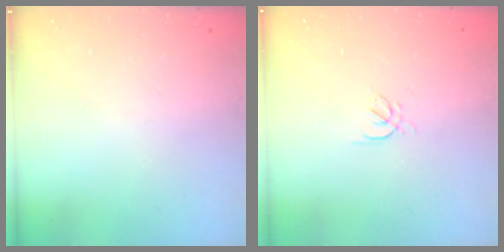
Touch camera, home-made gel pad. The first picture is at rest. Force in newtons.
{"total": 1.7, "press": 1.6, "slide": 0.5}